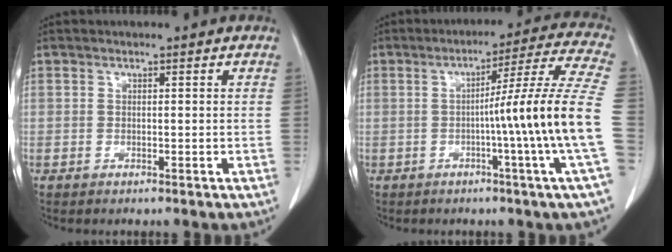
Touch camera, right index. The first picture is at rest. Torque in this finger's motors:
{"motor_torque": [1.27, -0.10, 0.45, 0.15]}